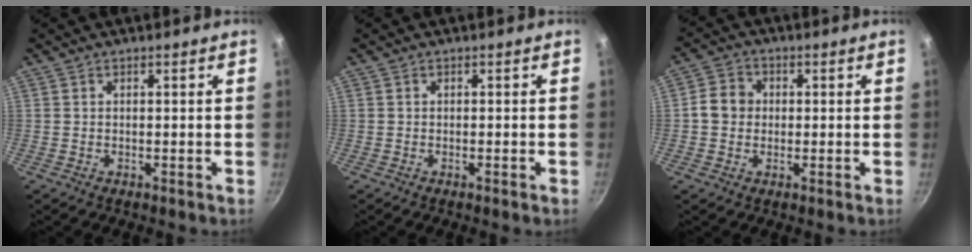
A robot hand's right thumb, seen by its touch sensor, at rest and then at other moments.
{"total": 0.8, "force": [-0.4, -0.1, 0.6], "torque": [-0.016, 0.002, -0.009]}
{"total": 5.3, "force": [0.1, 4.7, 2.4], "torque": [-0.021, 0.009, -0.012]}